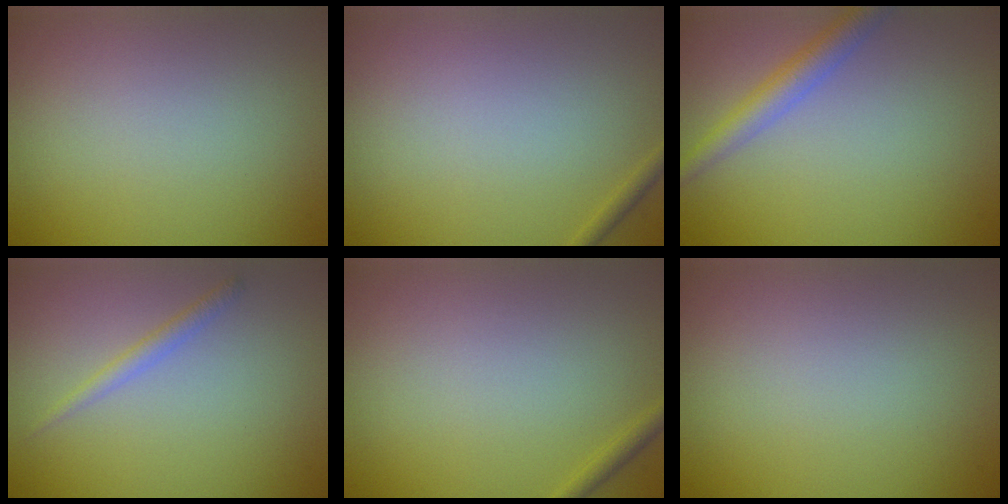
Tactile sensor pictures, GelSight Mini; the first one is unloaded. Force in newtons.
{"total": 0.7, "press": 0.7, "slide": 0.0}
{"total": 2.8, "press": 2.8, "slide": 0.2}
{"total": 1.2, "press": 1.2, "slide": 0.0}
{"total": 0.9, "press": 0.9, "slide": 0.1}
{"total": 0.0}